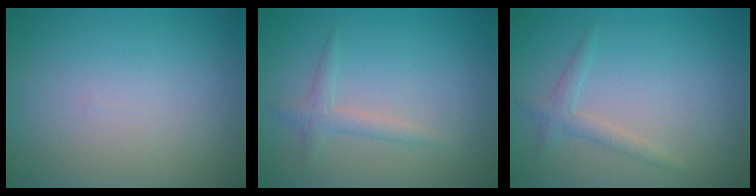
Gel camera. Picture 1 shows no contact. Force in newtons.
{"total": 1.6, "press": 1.6, "slide": 0.1}
{"total": 1.6, "press": 1.6, "slide": 0.1}